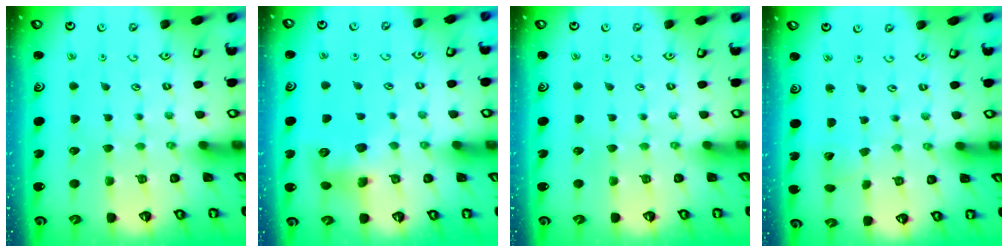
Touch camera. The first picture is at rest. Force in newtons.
{"total": 10.0, "press": 10.0, "slide": 0.1}
{"total": 0.0}
{"total": 2.6, "press": 2.6, "slide": 0.3}